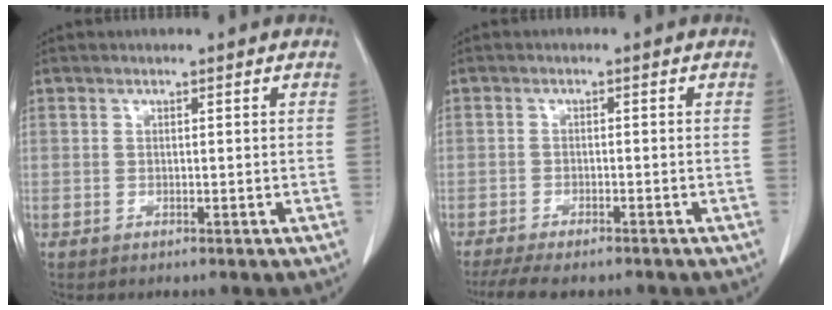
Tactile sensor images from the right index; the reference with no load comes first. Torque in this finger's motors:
{"motor_torque": [0.65, -0.68, 0.17, 0.08]}